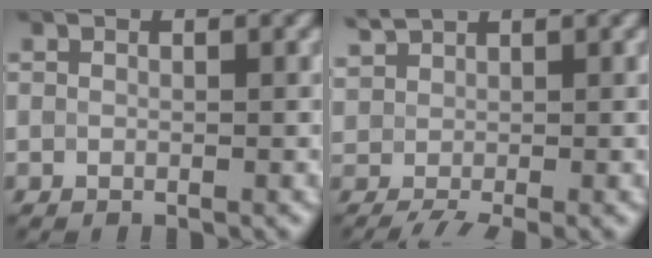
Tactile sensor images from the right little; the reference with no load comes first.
{"total": 2.6, "force": [0.0, 1.6, 2.0], "torque": [-0.055, 0.003, 0.002]}